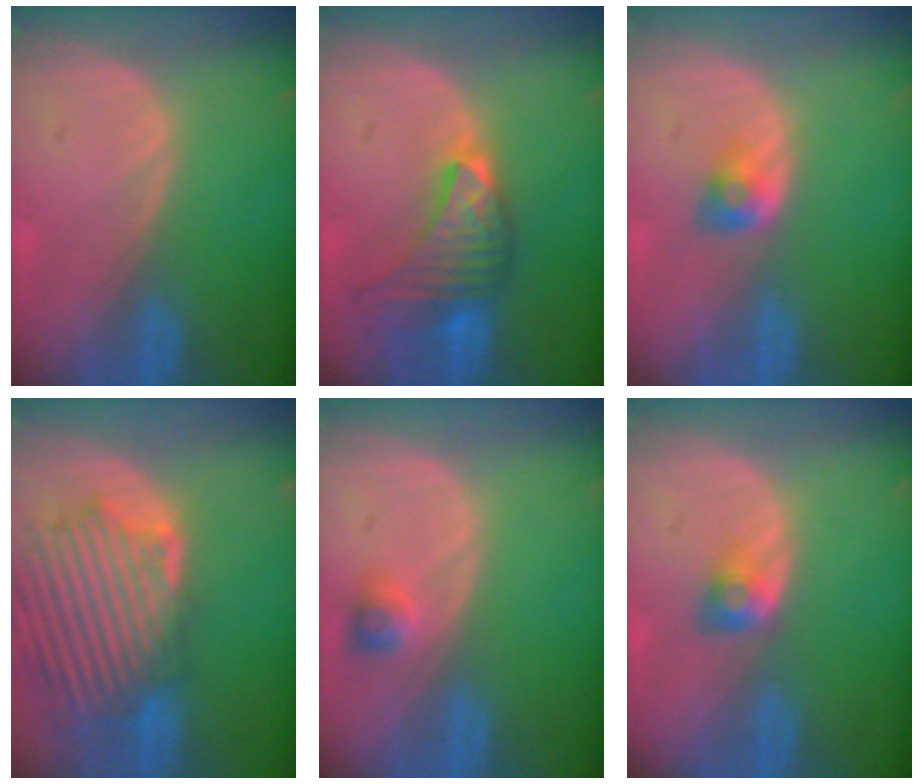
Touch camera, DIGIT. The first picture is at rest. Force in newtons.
{"total": 7.6, "press": 7.6, "slide": 1.0}
{"total": 2.7, "press": 2.4, "slide": 1.2}
{"total": 13.1, "press": 11.4, "slide": 6.4}
{"total": 2.3, "press": 2.2, "slide": 0.3}
{"total": 2.8, "press": 2.4, "slide": 1.4}